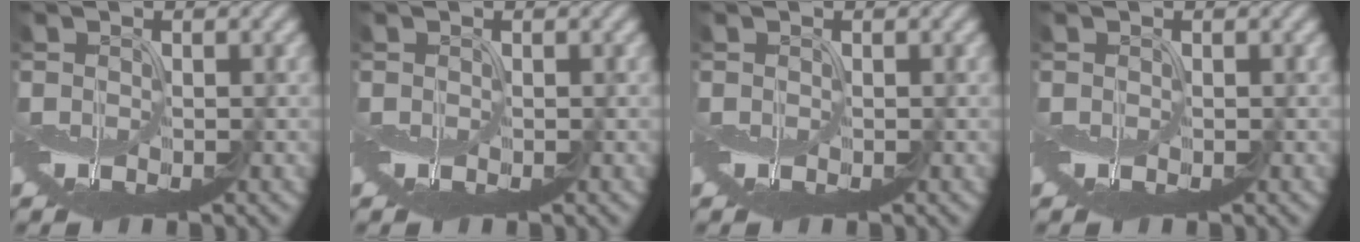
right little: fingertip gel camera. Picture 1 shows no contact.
{"total": 0.0}
{"total": 0.0}
{"total": 0.0}